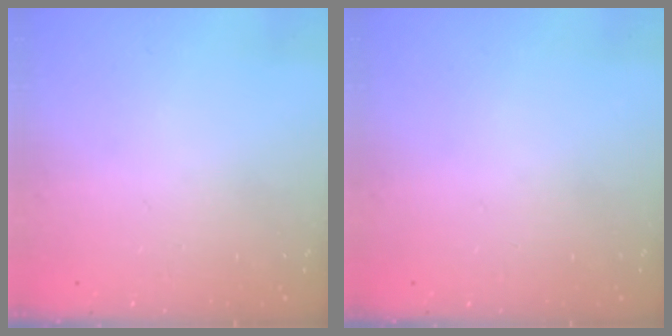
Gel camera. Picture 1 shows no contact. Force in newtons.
{"total": 0.0}